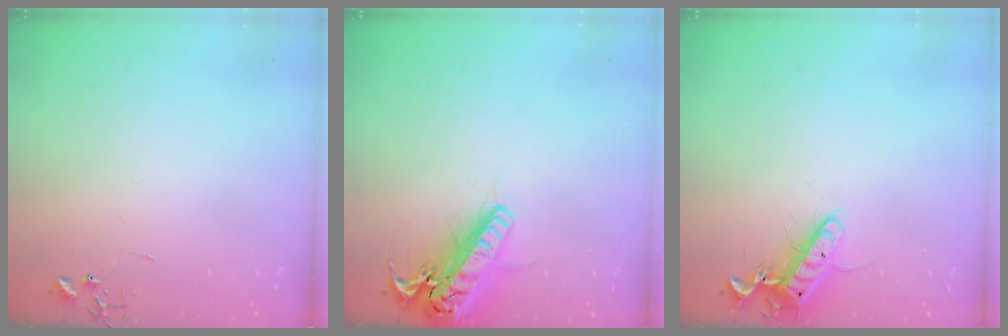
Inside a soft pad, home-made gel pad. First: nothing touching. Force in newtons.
{"total": 21.0, "press": 20.7, "slide": 3.7}
{"total": 12.4, "press": 12.4, "slide": 1.1}